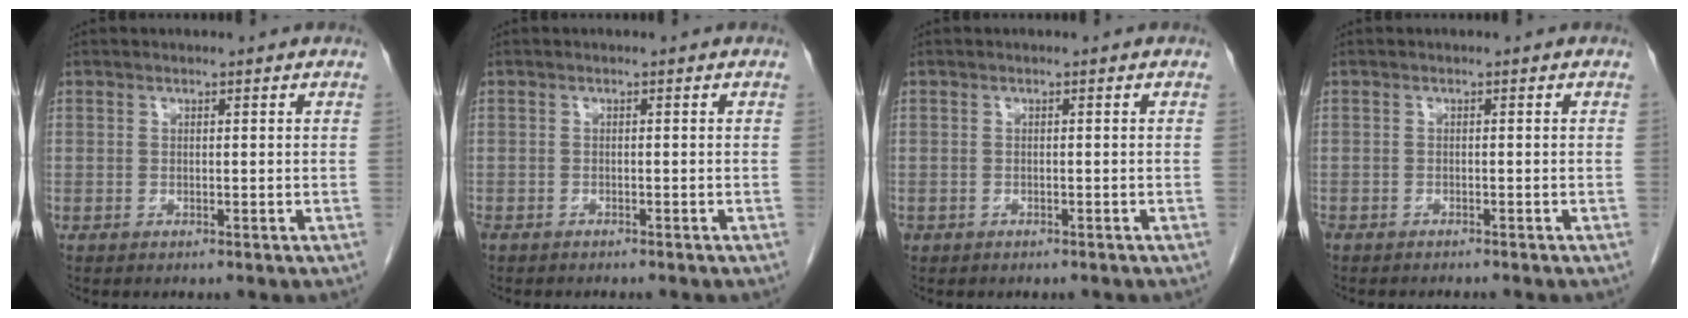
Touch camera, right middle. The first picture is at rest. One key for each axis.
{"total": 3.3, "fx": -2.7, "fy": 1.2, "fz": 1.3, "tx": -0.023, "ty": -0.008, "tz": -0.036}
{"total": 1.2, "fx": -0.8, "fy": 0.8, "fz": 0.2, "tx": -0.010, "ty": 0.002, "tz": -0.010}
{"total": 3.6, "fx": -3.2, "fy": 1.1, "fz": 1.3, "tx": -0.020, "ty": -0.006, "tz": -0.047}